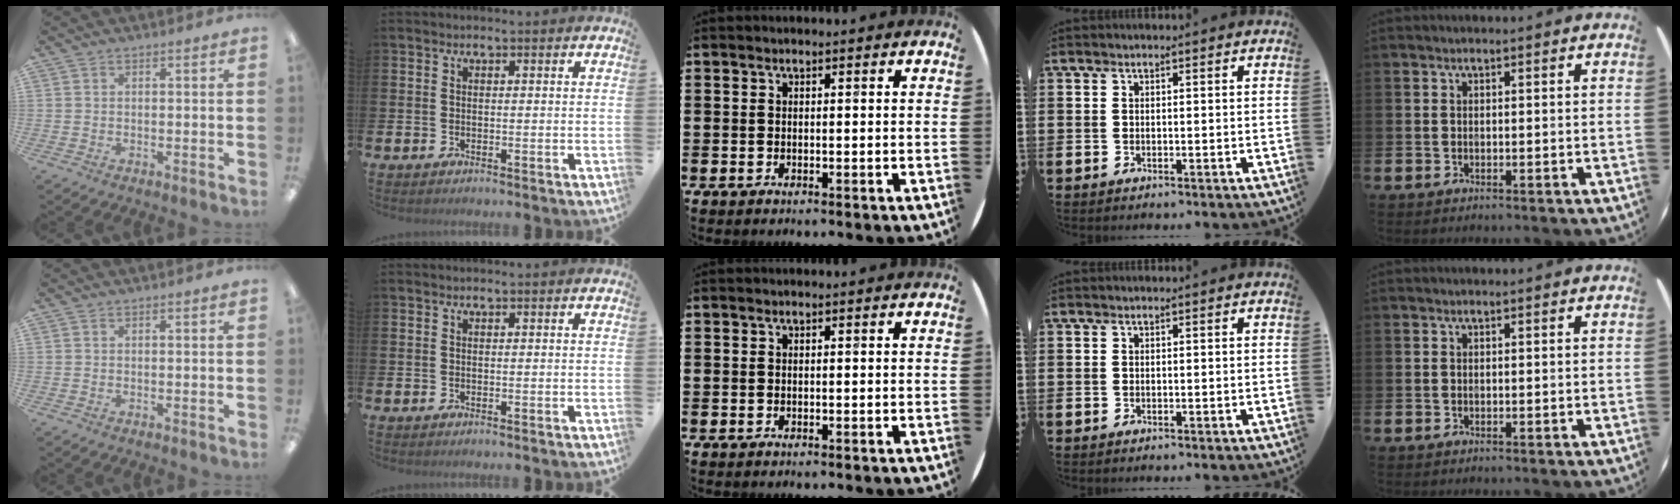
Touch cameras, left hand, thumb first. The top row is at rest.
{}